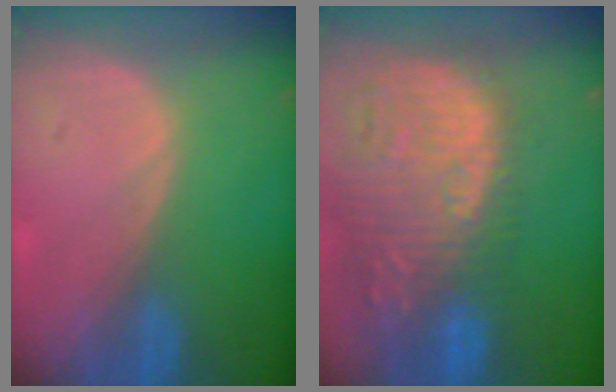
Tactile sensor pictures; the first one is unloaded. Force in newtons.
{"total": 15.6, "press": 13.1, "slide": 8.5}